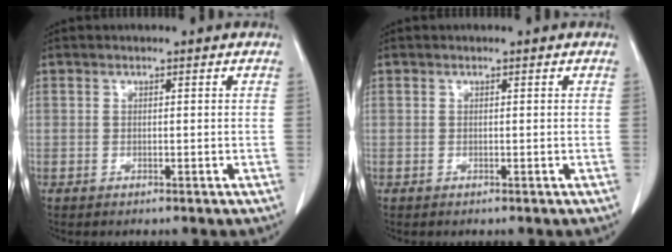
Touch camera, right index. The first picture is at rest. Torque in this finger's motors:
{"motor_torque": [0.00, 0.00, 0.00, 0.00]}